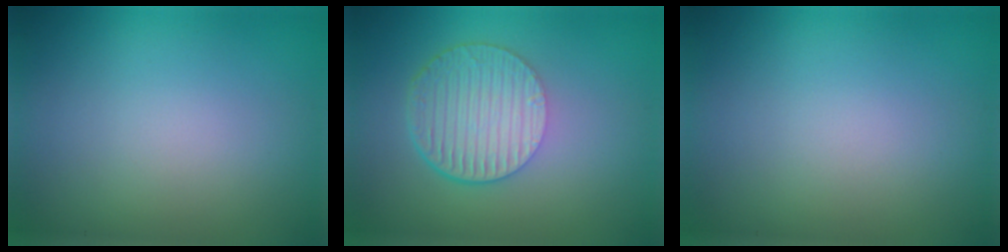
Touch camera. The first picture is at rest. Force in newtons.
{"total": 6.1, "press": 4.1, "slide": 4.5}
{"total": 0.0}